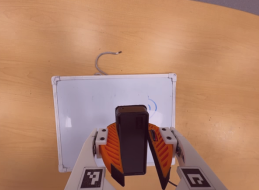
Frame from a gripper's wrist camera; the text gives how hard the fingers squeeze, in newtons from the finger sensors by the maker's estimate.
{"total": 10.0, "left": 10.1, "right": 9.8}